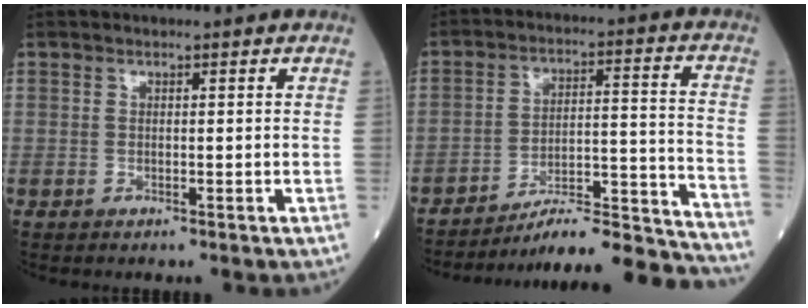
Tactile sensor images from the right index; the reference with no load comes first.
{"total": 19.0, "force": [-18.2, 0.3, 5.5], "torque": [-0.053, 0.030, -0.262]}